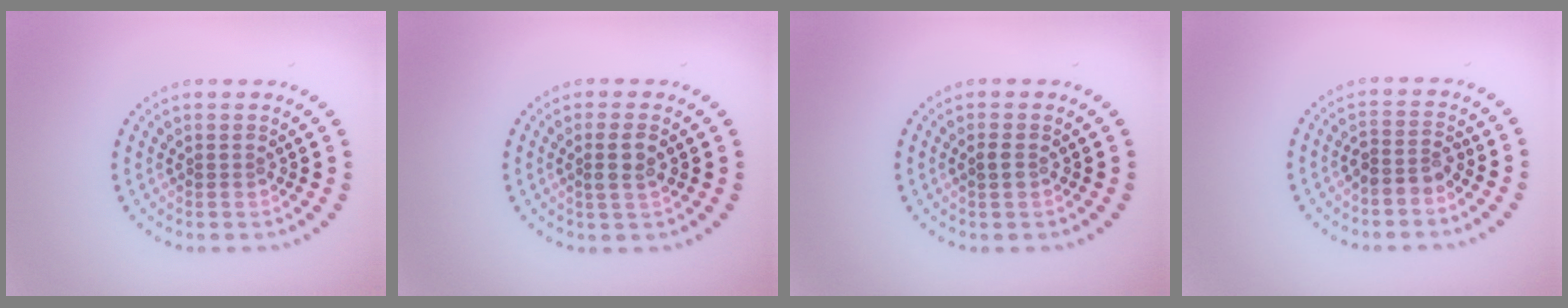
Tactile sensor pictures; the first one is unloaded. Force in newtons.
{"total": 1.9, "press": 1.7, "slide": 0.7}
{"total": 1.0, "press": 1.0, "slide": 0.2}
{"total": 2.1, "press": 1.7, "slide": 1.2}